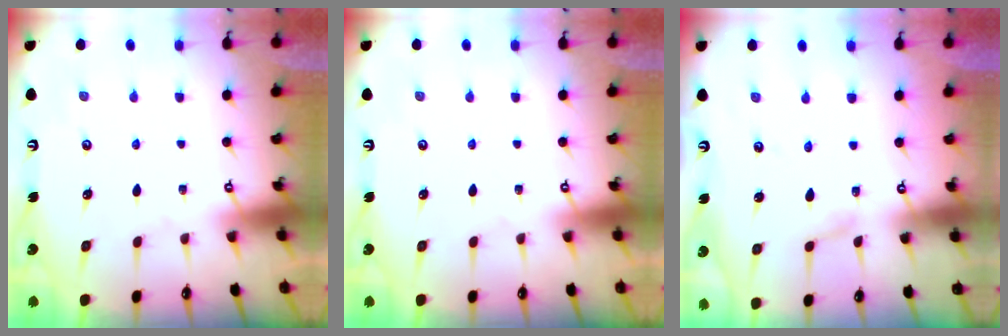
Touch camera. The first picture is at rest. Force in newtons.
{"total": 0.0}
{"total": 2.3, "press": 2.3, "slide": 0.2}